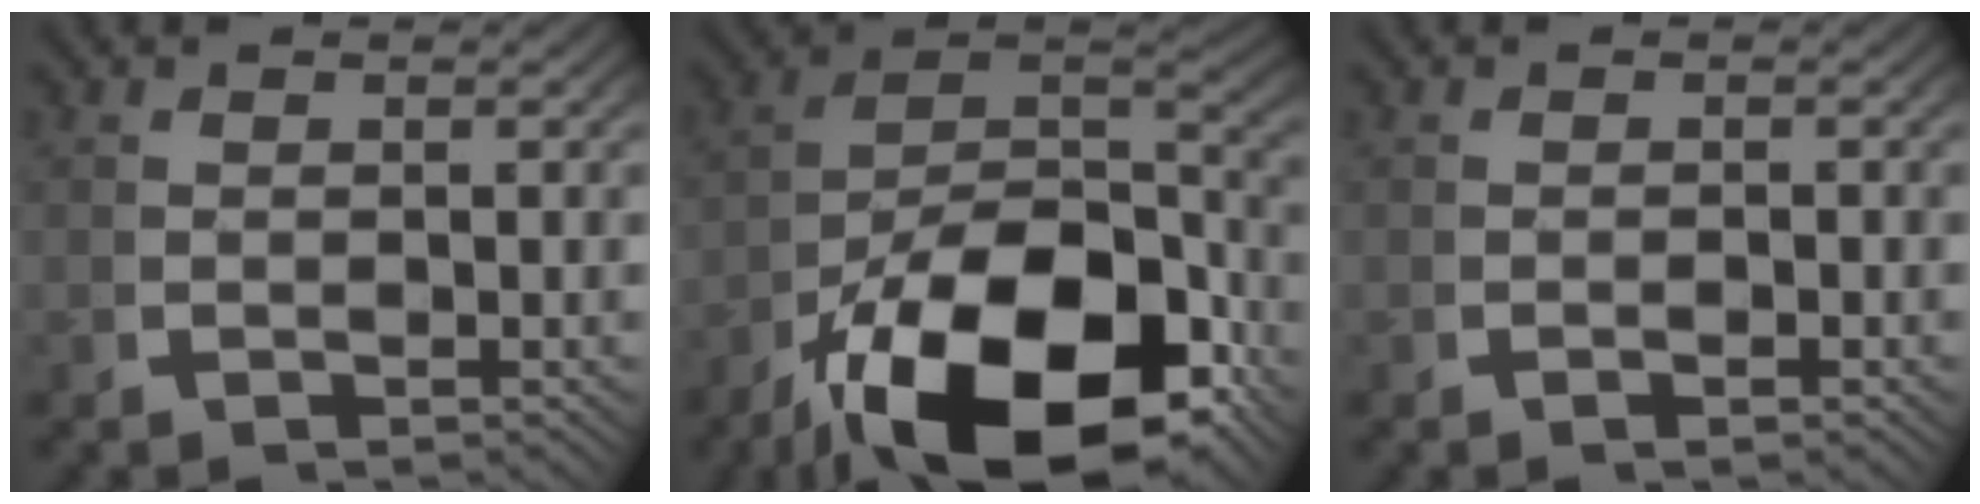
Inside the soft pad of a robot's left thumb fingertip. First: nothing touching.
{"total": 17.9, "force": [-5.8, 10.1, 13.6], "torque": [-0.242, -0.063, -0.064]}
{"total": 0.7, "force": [-0.4, 0.2, 0.5], "torque": [-0.006, 0.002, -0.013]}